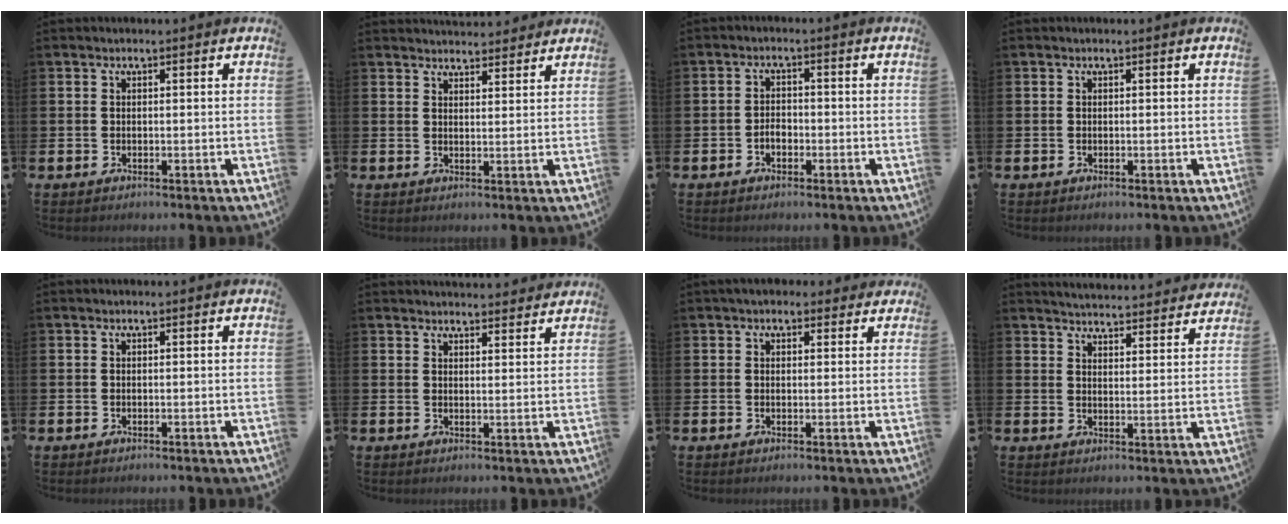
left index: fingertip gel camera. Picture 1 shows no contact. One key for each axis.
{"total": 3.5, "fx": 3.4, "fy": 0.6, "fz": -0.3, "tx": 0.010, "ty": -0.023, "tz": 0.061}
{"total": 1.9, "fx": -0.9, "fy": 1.3, "fz": 1.0, "tx": -0.017, "ty": 0.003, "tz": -0.019}
{"total": 0.0}
{"total": 0.0}
{"total": 3.2, "fx": 3.2, "fy": 0.2, "fz": -0.2, "tx": 0.008, "ty": -0.022, "tz": 0.056}
{"total": 2.6, "fx": 2.2, "fy": 1.3, "fz": 0.3, "tx": 0.000, "ty": -0.003, "tz": 0.037}
{"total": 4.8, "fx": 4.8, "fy": 0.3, "fz": 0.1, "tx": -0.013, "ty": -0.039, "tz": 0.084}